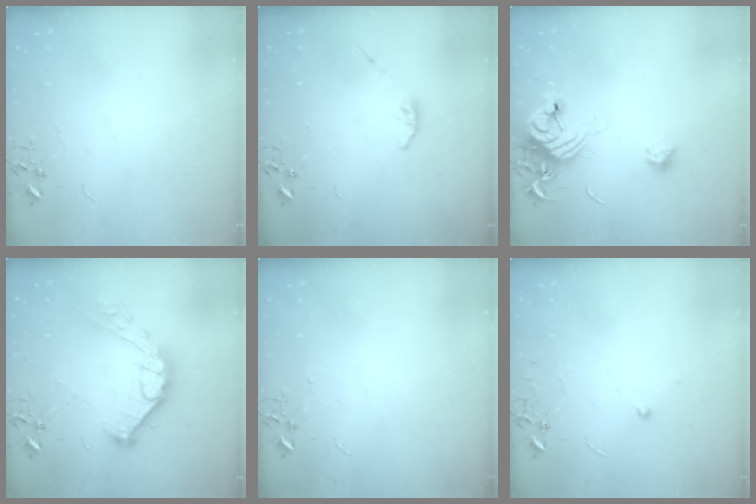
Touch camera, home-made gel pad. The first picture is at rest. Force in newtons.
{"total": 3.4, "press": 3.4, "slide": 0.5}
{"total": 14.4, "press": 14.4, "slide": 0.8}
{"total": 15.8, "press": 15.6, "slide": 1.9}
{"total": 0.0}
{"total": 5.5, "press": 5.5, "slide": 0.5}